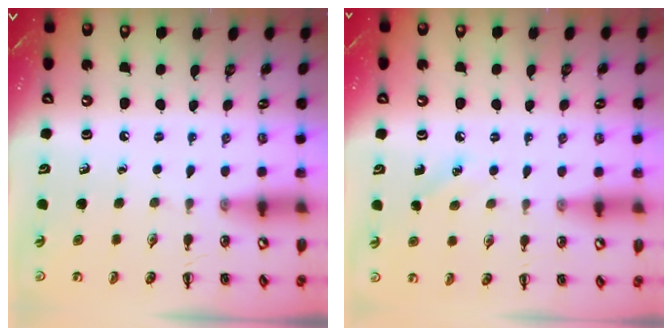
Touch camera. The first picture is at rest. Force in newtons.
{"total": 4.8, "press": 4.7, "slide": 1.2}